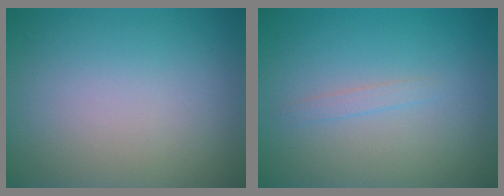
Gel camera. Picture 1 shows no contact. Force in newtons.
{"total": 0.8, "press": 0.8, "slide": 0.0}